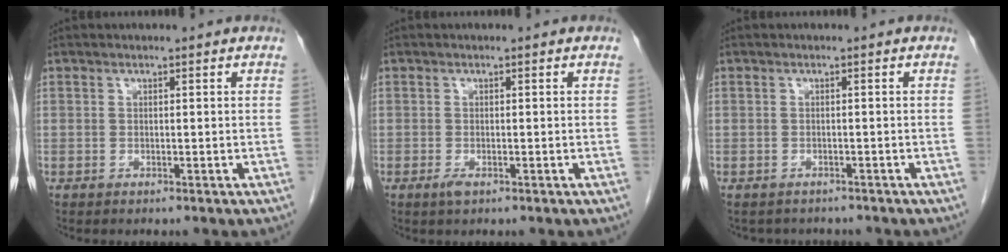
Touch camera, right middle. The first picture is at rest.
{"total": 1.2, "force": [-0.6, 0.4, 0.9], "torque": [-0.018, -0.002, -0.009]}
{"total": 3.3, "force": [-2.9, 1.6, 0.2], "torque": [-0.004, 0.003, -0.037]}